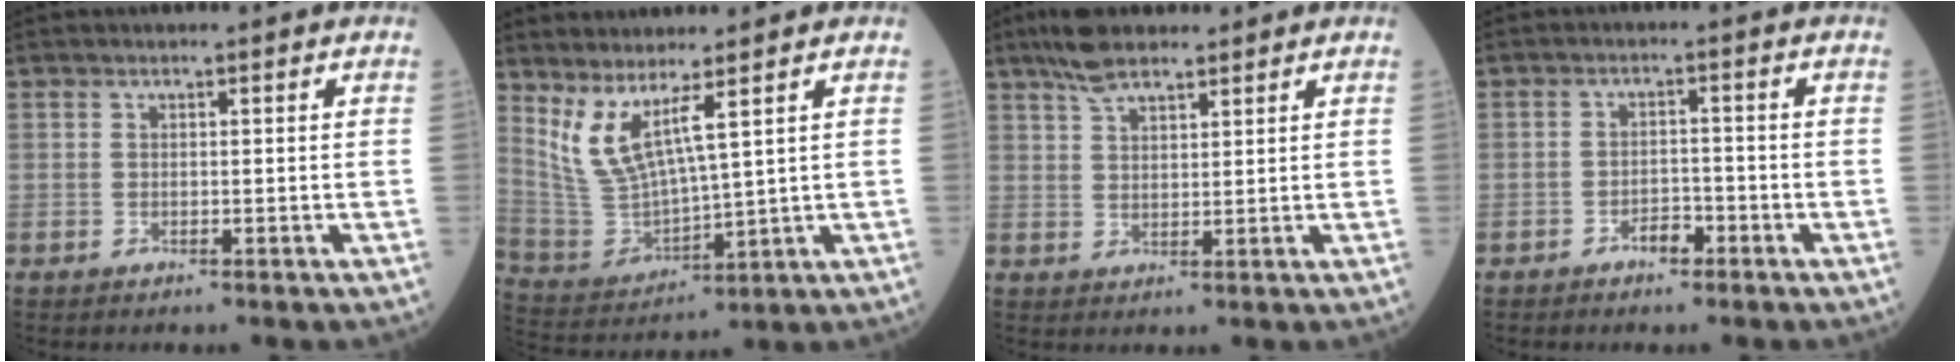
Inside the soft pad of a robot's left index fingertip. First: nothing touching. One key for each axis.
{"total": 8.2, "fx": 4.9, "fy": 0.9, "fz": 6.5, "tx": -0.147, "ty": -0.022, "tz": 0.118}
{"total": 5.5, "fx": 4.4, "fy": 1.5, "fz": 2.9, "tx": -0.066, "ty": 0.018, "tz": 0.084}
{"total": 2.6, "fx": -1.7, "fy": 1.1, "fz": 1.5, "tx": -0.024, "ty": 0.003, "tz": -0.030}